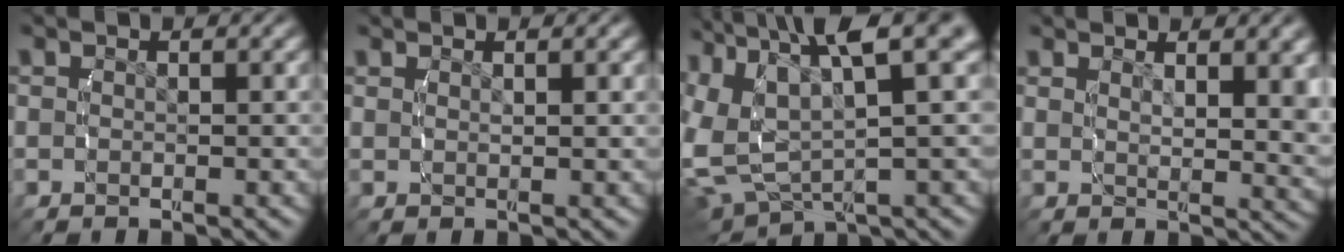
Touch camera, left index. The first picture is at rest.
{"total": 1.1, "force": [0.7, -0.6, 0.6], "torque": [-0.001, -0.003, 0.021]}
{"total": 12.0, "force": [3.2, 7.9, 8.5], "torque": [-0.172, -0.013, 0.055]}
{"total": 3.1, "force": [1.7, 0.1, 2.6], "torque": [-0.022, -0.014, 0.037]}